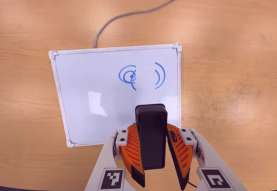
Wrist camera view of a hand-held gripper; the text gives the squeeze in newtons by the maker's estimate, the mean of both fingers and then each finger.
{"total": 7.6, "left": 8.1, "right": 7.1}